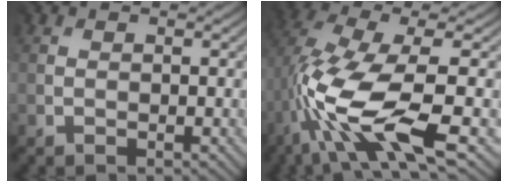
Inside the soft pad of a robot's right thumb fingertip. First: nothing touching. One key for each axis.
{"total": 11.7, "fx": -3.1, "fy": 3.8, "fz": 10.6, "tx": -0.245, "ty": -0.001, "tz": -0.049}